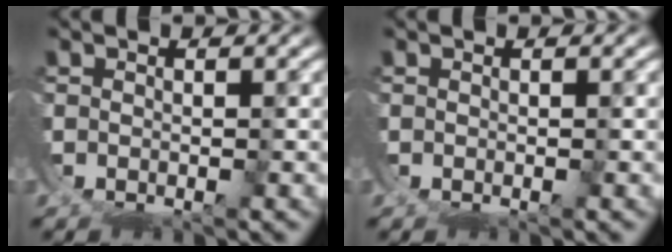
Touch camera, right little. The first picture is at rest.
{"total": 0.0}